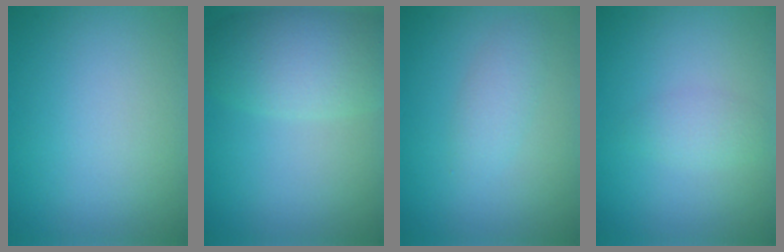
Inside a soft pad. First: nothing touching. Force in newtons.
{"total": 5.6, "press": 5.5, "slide": 0.4}
{"total": 1.8, "press": 1.8, "slide": 0.0}
{"total": 1.5, "press": 1.5, "slide": 0.0}